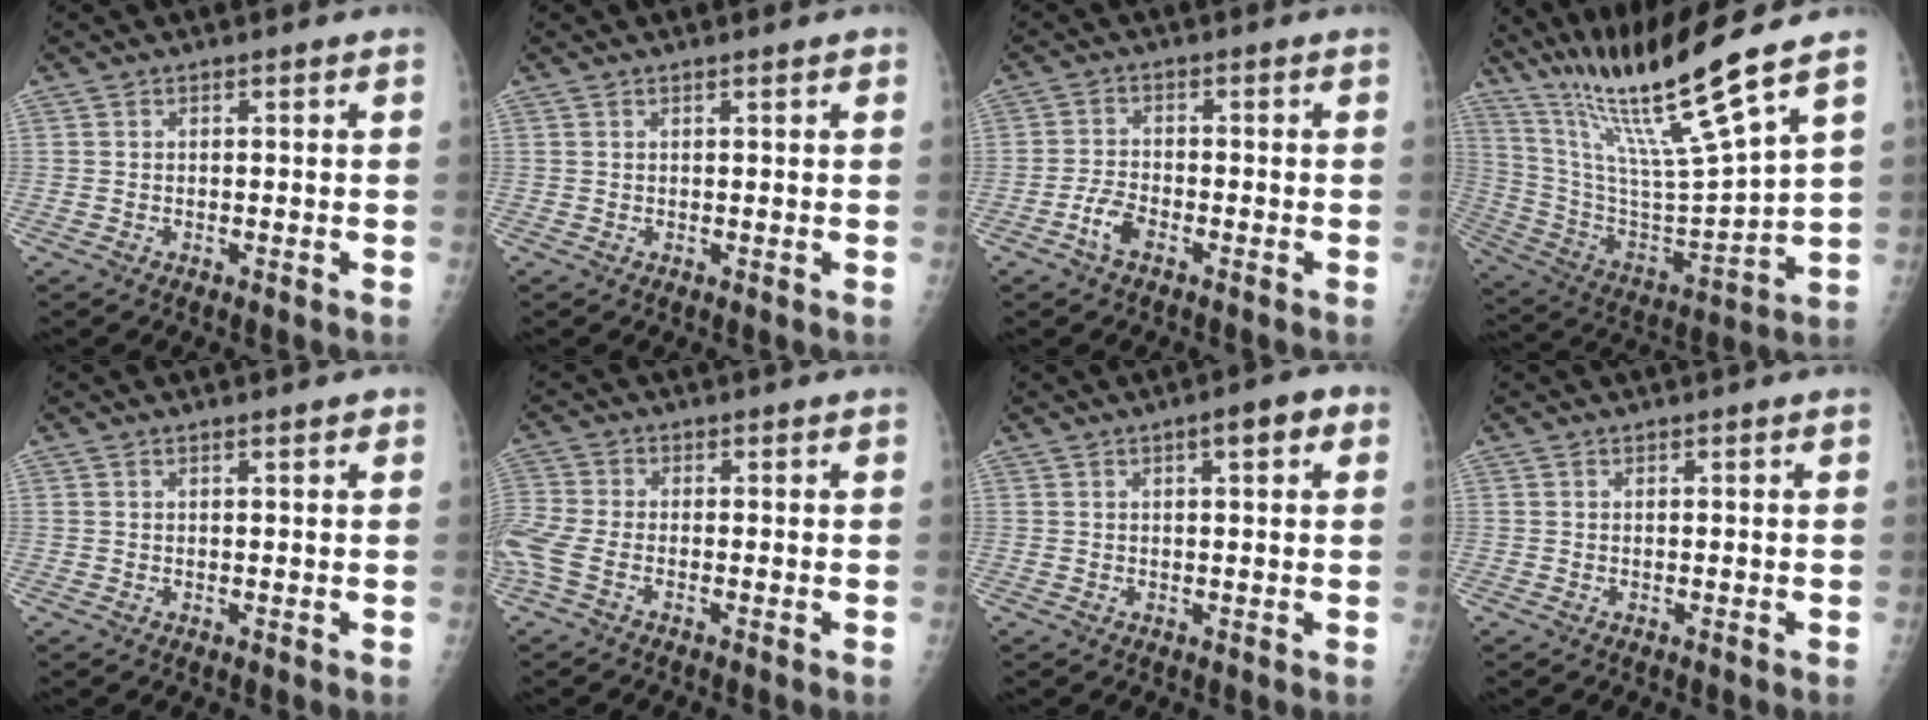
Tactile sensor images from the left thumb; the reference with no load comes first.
{"total": 0.8, "force": [0.5, 0.1, 0.6], "torque": [-0.007, 0.001, 0.005]}
{"total": 3.7, "force": [-2.4, 1.8, 2.2], "torque": [-0.044, 0.014, -0.047]}
{"total": 19.4, "force": [14.5, -0.9, 12.8], "torque": [-0.213, -0.080, 0.277]}
{"total": 1.0, "force": [0.6, 0.2, 0.7], "torque": [-0.009, 0.000, 0.006]}
{"total": 6.5, "force": [-2.4, 3.1, 5.1], "torque": [-0.146, 0.004, -0.058]}
{"total": 4.3, "force": [1.8, 1.3, 3.6], "torque": [-0.042, 0.010, 0.021]}
{"total": 0.0}